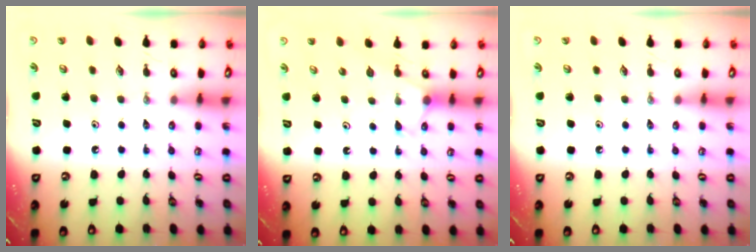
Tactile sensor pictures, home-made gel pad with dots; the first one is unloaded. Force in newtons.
{"total": 4.7, "press": 4.7, "slide": 0.4}
{"total": 0.0}